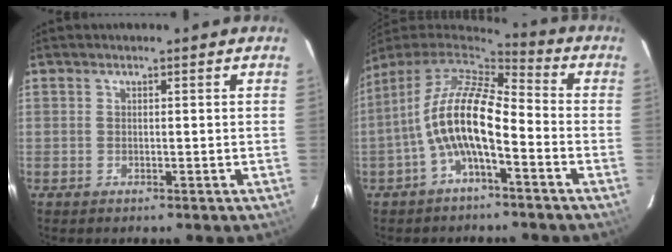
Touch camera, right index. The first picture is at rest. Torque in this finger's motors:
{"motor_torque": [1.95, -0.19, 1.05, 0.21]}